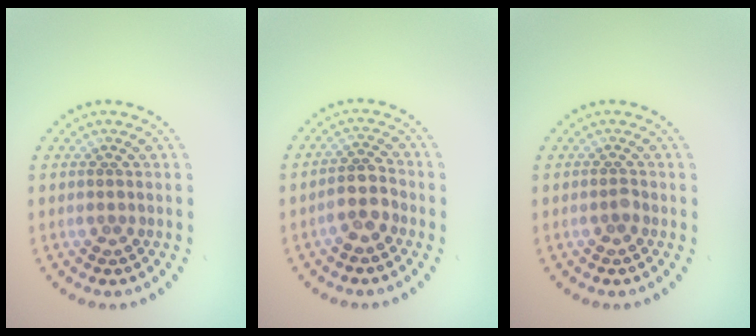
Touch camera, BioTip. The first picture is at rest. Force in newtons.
{"total": 2.5, "press": 2.2, "slide": 1.2}
{"total": 0.7, "press": 0.5, "slide": 0.4}